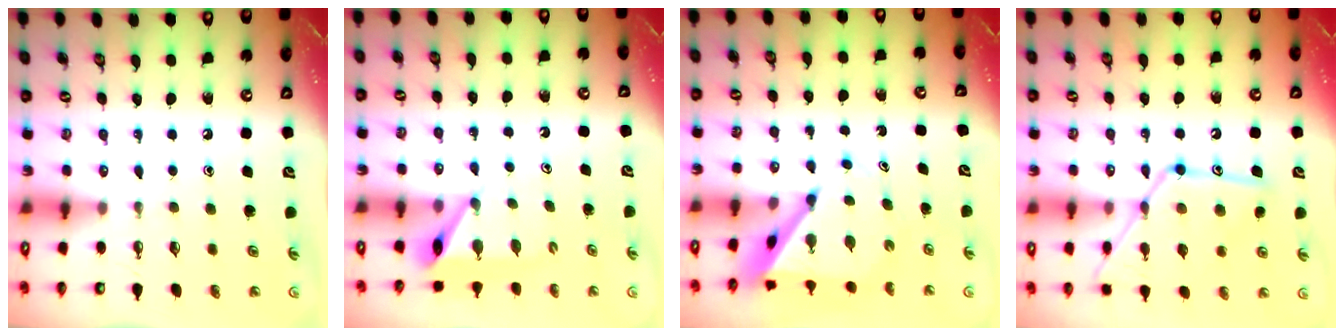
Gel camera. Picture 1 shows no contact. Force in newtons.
{"total": 6.7, "press": 6.7, "slide": 0.4}
{"total": 6.4, "press": 6.4, "slide": 0.4}
{"total": 15.4, "press": 15.4, "slide": 0.9}